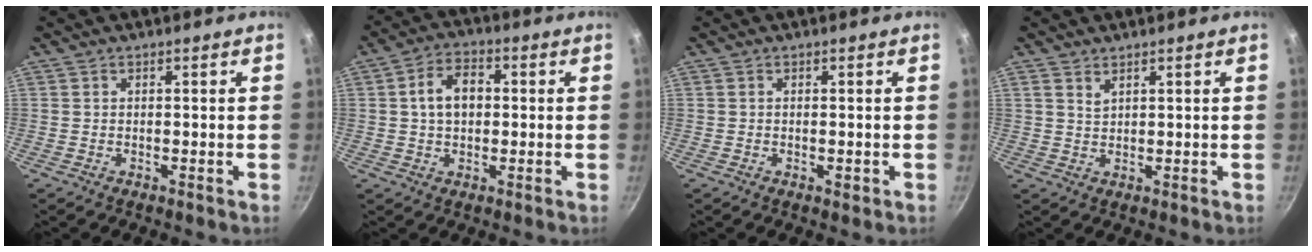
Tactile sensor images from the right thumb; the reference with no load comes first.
{"total": 7.6, "force": [0.7, 5.2, 5.5], "torque": [-0.075, 0.017, 0.006]}
{"total": 1.0, "force": [-0.3, 0.5, 0.8], "torque": [-0.012, 0.001, -0.003]}
{"total": 1.8, "force": [1.2, 0.9, 1.0], "torque": [-0.017, -0.004, 0.024]}